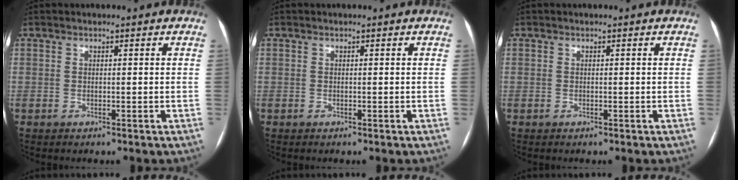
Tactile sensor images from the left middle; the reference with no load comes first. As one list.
[{"total": 0.0}, {"total": 0.0}]